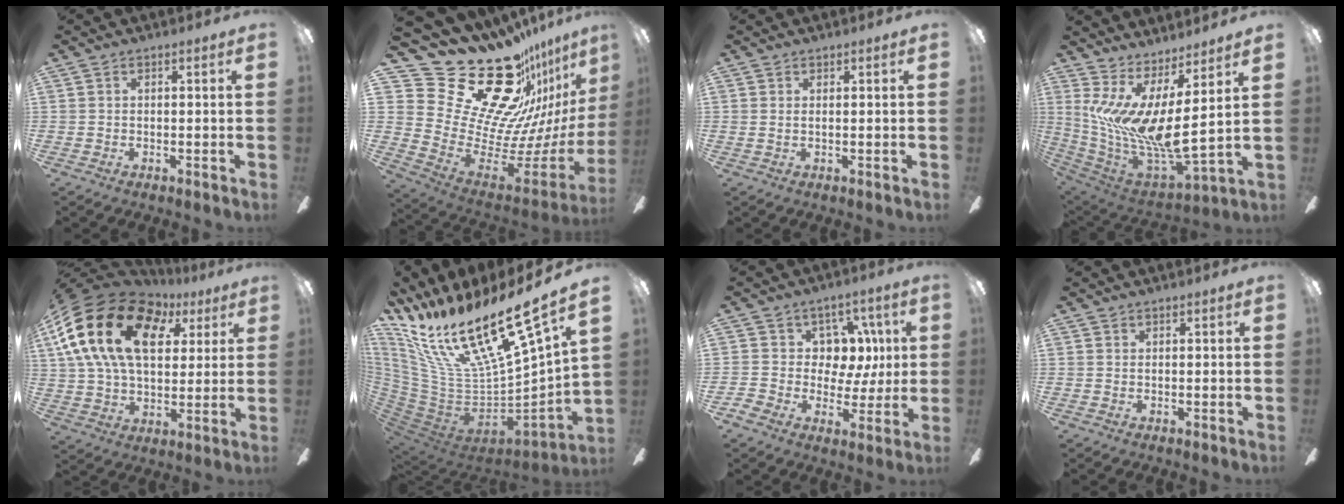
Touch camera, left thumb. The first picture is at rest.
{"total": 32.5, "force": [21.2, 16.2, 18.6], "torque": [-0.288, -0.202, 0.434]}
{"total": 0.7, "force": [0.4, 0.1, 0.6], "torque": [-0.015, 0.000, 0.007]}
{"total": 14.2, "force": [3.1, 3.3, 13.4], "torque": [-0.294, -0.069, 0.052]}
{"total": 21.7, "force": [8.2, 13.8, 14.7], "torque": [-0.299, -0.018, 0.137]}
{"total": 26.5, "force": [17.4, 7.0, 18.7], "torque": [-0.336, -0.144, 0.315]}
{"total": 9.8, "force": [1.8, 9.0, 3.4], "torque": [-0.051, -0.005, 0.042]}
{"total": 0.0}